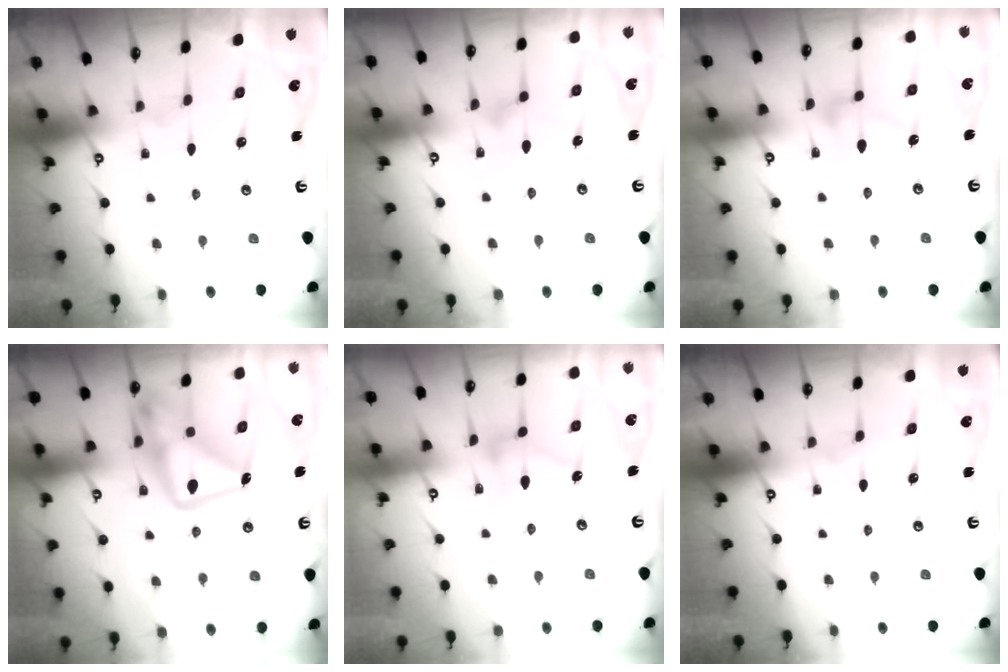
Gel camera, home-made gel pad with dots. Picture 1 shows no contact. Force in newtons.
{"total": 10.4, "press": 10.3, "slide": 0.5}
{"total": 6.4, "press": 6.4, "slide": 0.3}
{"total": 18.9, "press": 18.8, "slide": 2.0}
{"total": 9.6, "press": 9.6, "slide": 0.5}
{"total": 0.0}